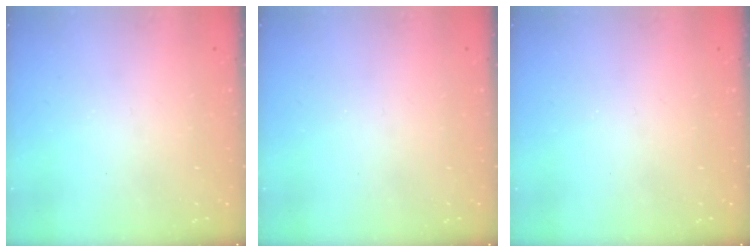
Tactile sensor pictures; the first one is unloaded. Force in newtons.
{"total": 0.0}
{"total": 0.0}